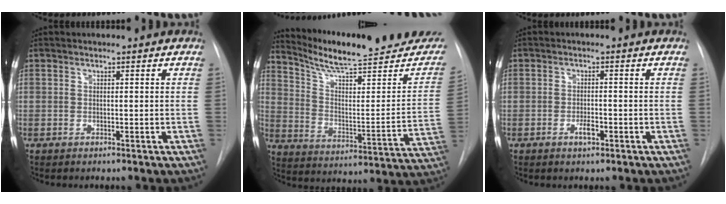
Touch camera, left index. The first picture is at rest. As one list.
[{"total": 23.1, "force": [20.6, 2.6, 10.2], "torque": [-0.151, -0.058, 0.285]}, {"total": 2.1, "force": [-1.1, 0.8, 1.6], "torque": [-0.028, 0.002, -0.017]}]